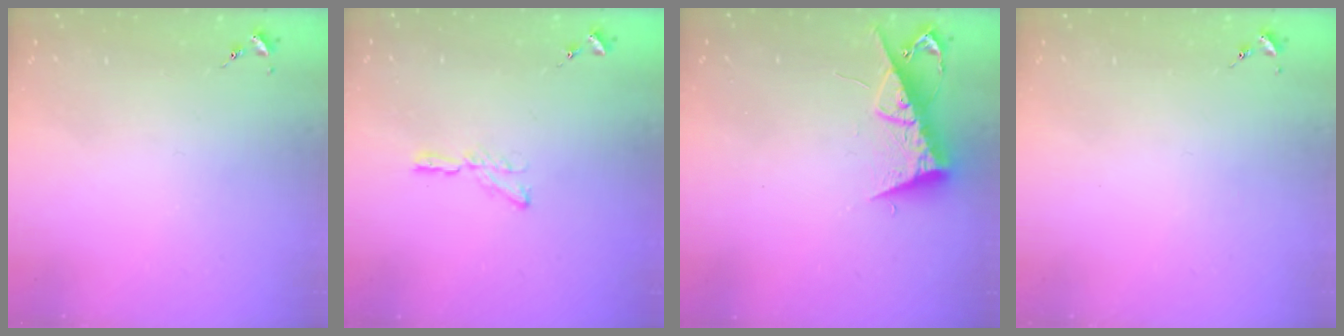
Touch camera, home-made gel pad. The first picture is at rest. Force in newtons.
{"total": 5.6, "press": 5.6, "slide": 0.4}
{"total": 12.0, "press": 11.9, "slide": 0.7}
{"total": 0.0}